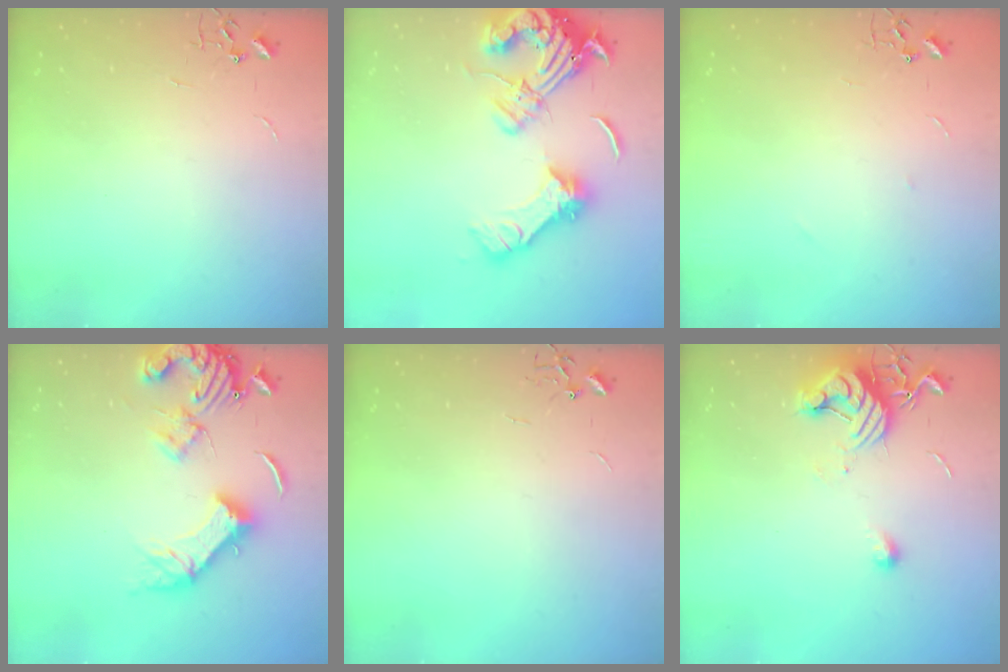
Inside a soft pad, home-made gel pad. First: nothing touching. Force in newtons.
{"total": 20.8, "press": 20.7, "slide": 2.6}
{"total": 3.8, "press": 3.5, "slide": 1.4}
{"total": 17.4, "press": 17.3, "slide": 2.4}
{"total": 0.0}
{"total": 11.5, "press": 11.5, "slide": 0.6}